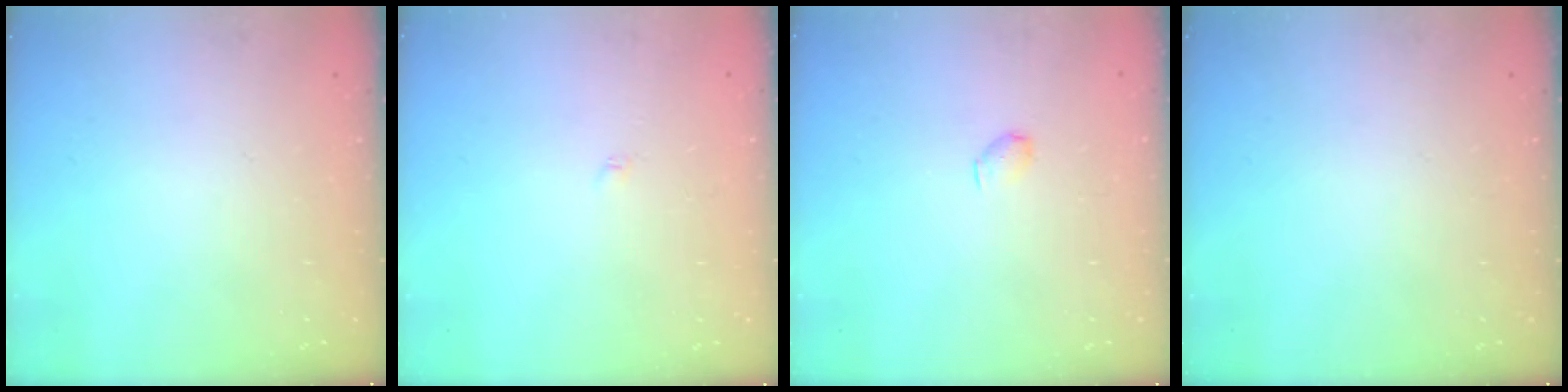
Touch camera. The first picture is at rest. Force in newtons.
{"total": 1.9, "press": 1.9, "slide": 0.3}
{"total": 2.9, "press": 2.9, "slide": 0.5}
{"total": 0.0}